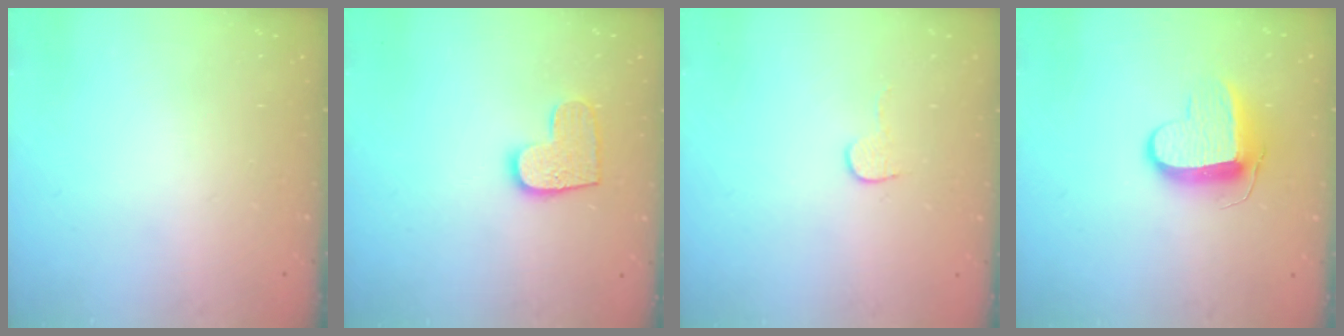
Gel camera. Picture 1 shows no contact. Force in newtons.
{"total": 9.3, "press": 9.3, "slide": 0.3}
{"total": 4.0, "press": 4.0, "slide": 0.3}
{"total": 10.0, "press": 10.0, "slide": 0.2}